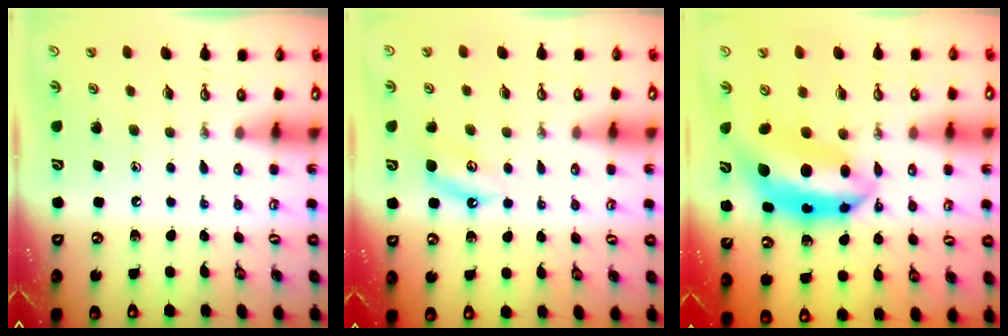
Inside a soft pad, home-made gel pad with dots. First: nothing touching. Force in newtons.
{"total": 4.5, "press": 4.4, "slide": 0.8}
{"total": 10.2, "press": 10.2, "slide": 1.0}